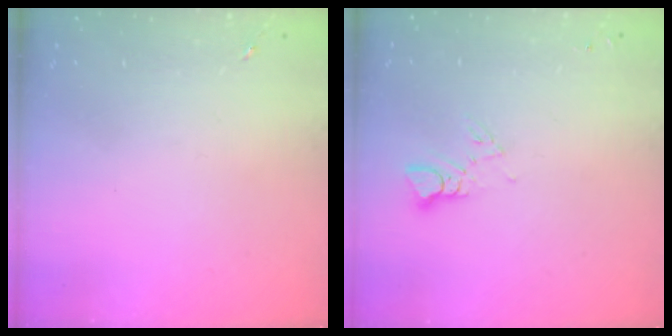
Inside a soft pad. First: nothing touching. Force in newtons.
{"total": 2.9, "press": 2.9, "slide": 0.2}